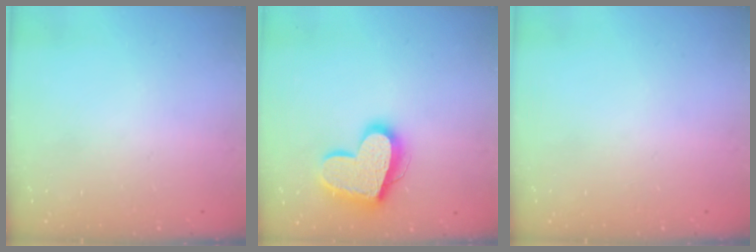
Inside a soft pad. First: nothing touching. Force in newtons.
{"total": 19.3, "press": 19.2, "slide": 1.5}
{"total": 0.0}